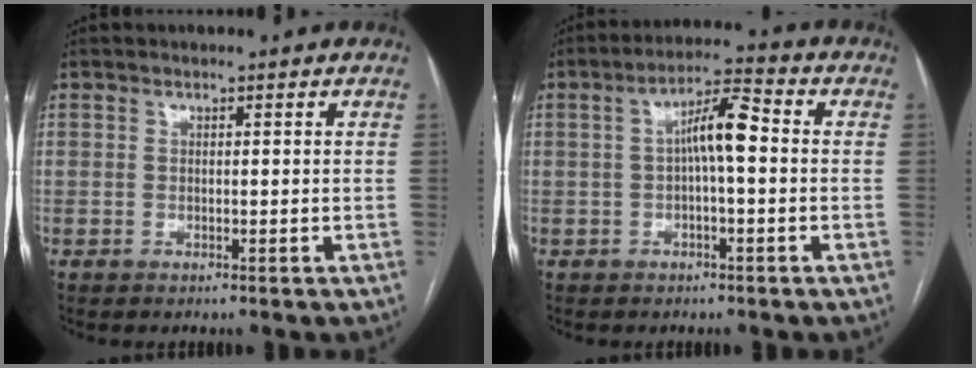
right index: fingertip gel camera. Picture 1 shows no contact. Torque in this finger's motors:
{"motor_torque": [0.98, -0.06, 0.24, 0.10]}